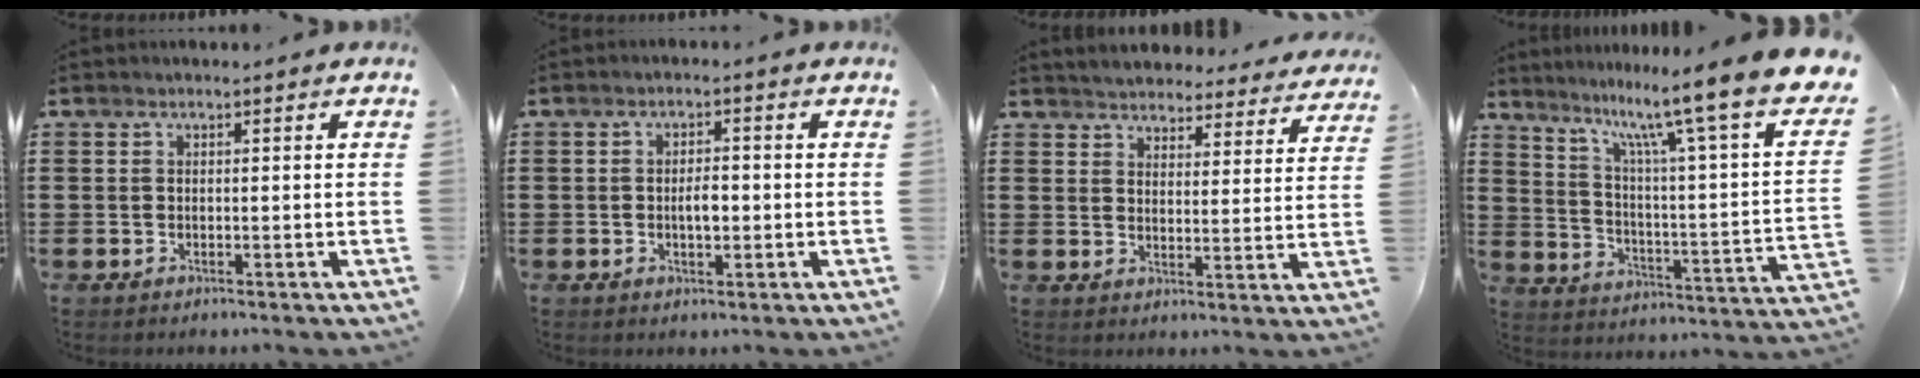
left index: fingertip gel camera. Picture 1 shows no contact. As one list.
[{"total": 3.0, "force": [-0.2, 1.2, 2.7], "torque": [-0.044, 0.000, -0.006]}, {"total": 3.8, "force": [3.8, 0.0, -0.1], "torque": [-0.019, -0.027, 0.064]}, {"total": 11.6, "force": [8.9, -0.2, 7.4], "torque": [-0.151, -0.076, 0.135]}]